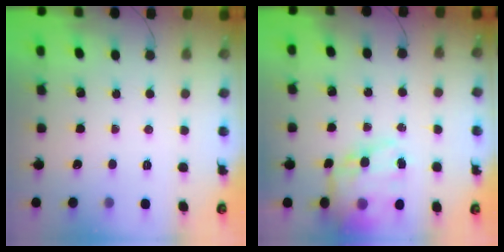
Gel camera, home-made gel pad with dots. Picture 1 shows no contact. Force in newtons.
{"total": 17.1, "press": 16.7, "slide": 3.6}